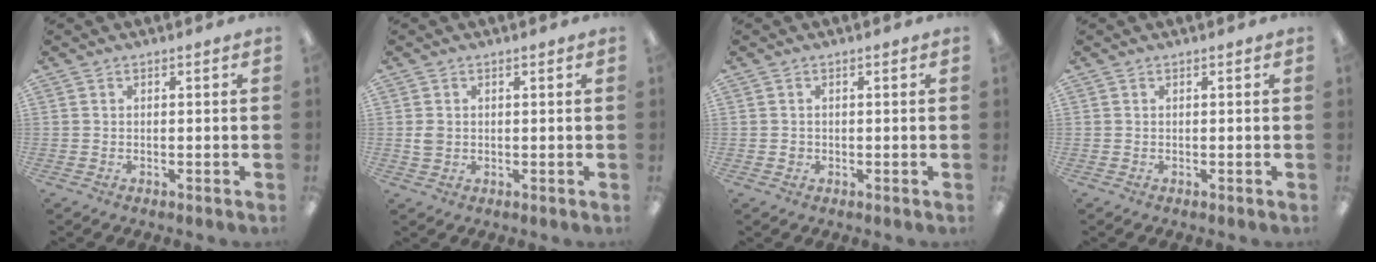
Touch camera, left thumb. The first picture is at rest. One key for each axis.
{"total": 2.3, "fx": 0.2, "fy": 2.0, "fz": 1.2, "tx": -0.015, "ty": 0.002, "tz": 0.002}
{"total": 1.0, "fx": 0.0, "fy": 1.0, "fz": 0.2, "tx": -0.006, "ty": 0.006, "tz": -0.003}
{"total": 0.0}